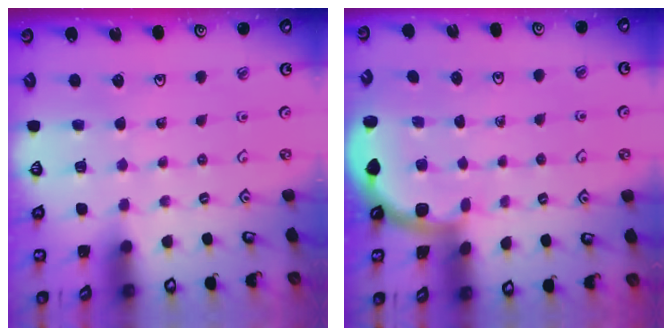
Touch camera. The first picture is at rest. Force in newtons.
{"total": 1.8, "press": 1.8, "slide": 0.0}